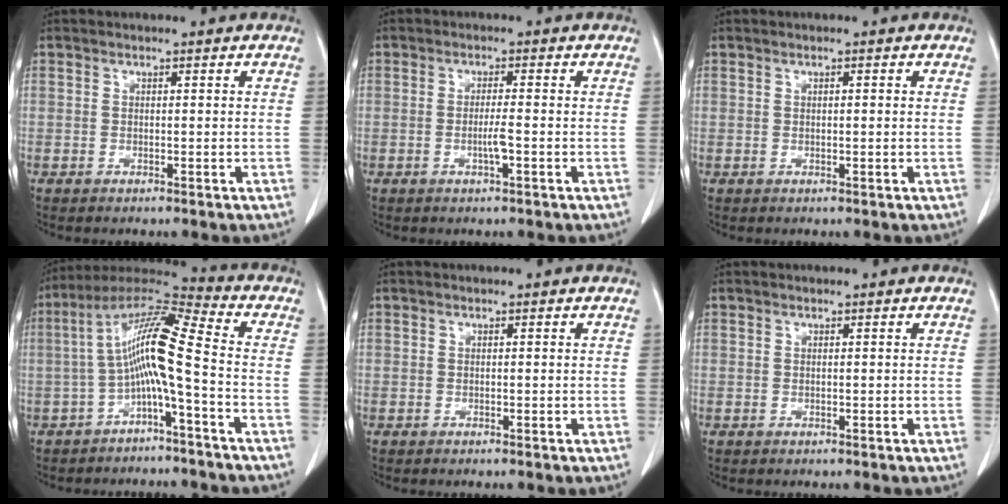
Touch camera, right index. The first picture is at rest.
{"total": 3.0, "force": [-0.9, 0.4, 2.8], "torque": [-0.057, 0.000, -0.014]}
{"total": 1.1, "force": [0.2, 0.4, 1.0], "torque": [-0.026, 0.005, 0.006]}
{"total": 11.7, "force": [-2.4, 0.7, 11.4], "torque": [-0.217, 0.036, -0.047]}
{"total": 0.0}
{"total": 0.0}